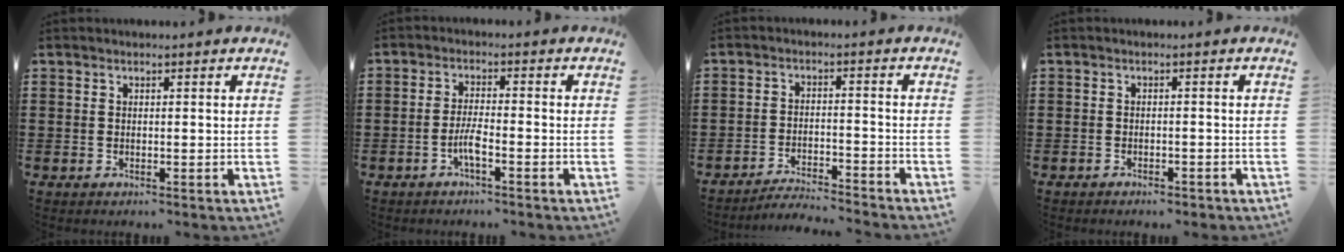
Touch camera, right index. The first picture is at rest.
{"total": 3.7, "force": [-1.8, 0.5, 3.1], "torque": [-0.076, -0.008, -0.038]}
{"total": 3.5, "force": [-3.5, -0.1, 0.4], "torque": [-0.013, 0.003, -0.074]}
{"total": 1.2, "force": [-1.1, 0.3, 0.1], "torque": [-0.007, 0.001, -0.025]}